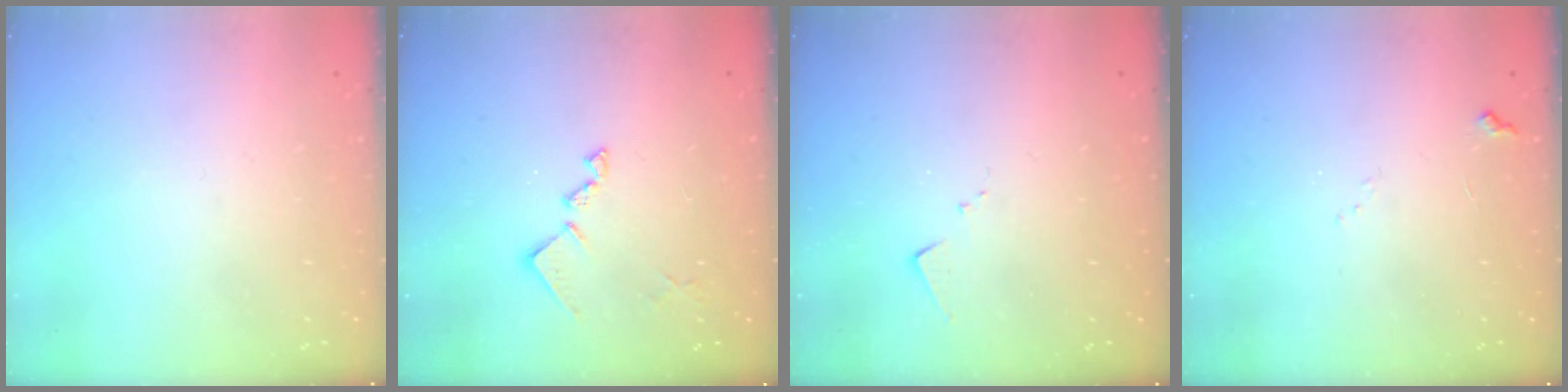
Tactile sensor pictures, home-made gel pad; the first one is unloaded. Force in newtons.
{"total": 10.6, "press": 10.5, "slide": 0.5}
{"total": 4.8, "press": 4.7, "slide": 0.4}
{"total": 5.5, "press": 5.5, "slide": 0.6}